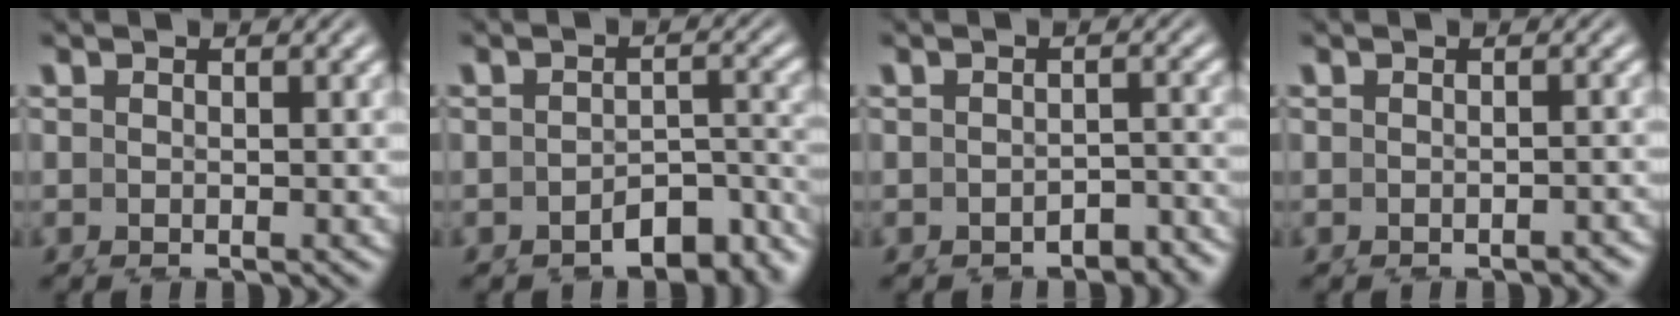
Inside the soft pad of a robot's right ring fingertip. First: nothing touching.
{"total": 4.3, "force": [-3.6, 1.5, 1.8], "torque": [-0.001, -0.009, -0.051]}
{"total": 2.8, "force": [-2.7, 0.6, 0.1], "torque": [0.010, -0.006, -0.044]}
{"total": 1.4, "force": [-1.3, 0.3, 0.3], "torque": [-0.001, 0.000, -0.019]}